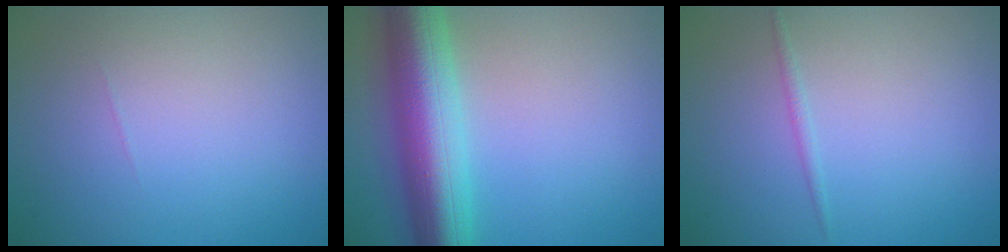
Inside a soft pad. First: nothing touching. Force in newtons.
{"total": 9.5, "press": 9.5, "slide": 0.2}
{"total": 0.7, "press": 0.7, "slide": 0.0}